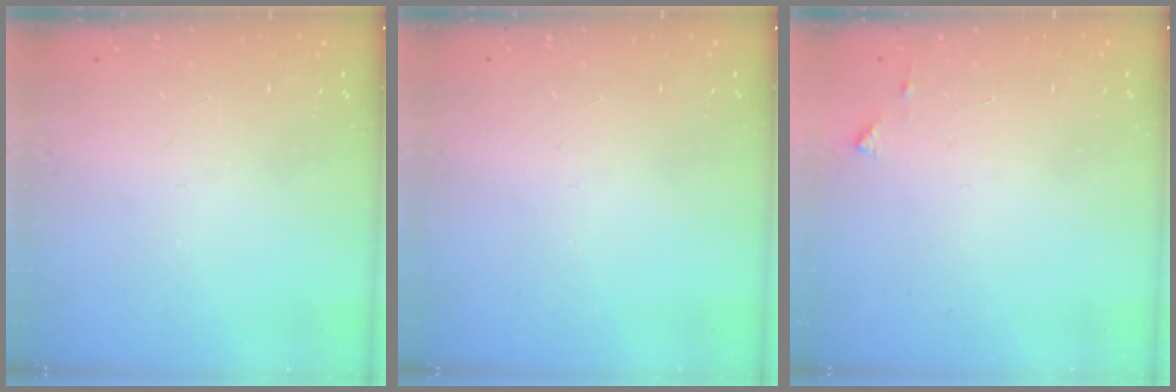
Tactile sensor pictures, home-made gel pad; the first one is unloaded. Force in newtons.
{"total": 0.0}
{"total": 4.1, "press": 4.1, "slide": 0.5}